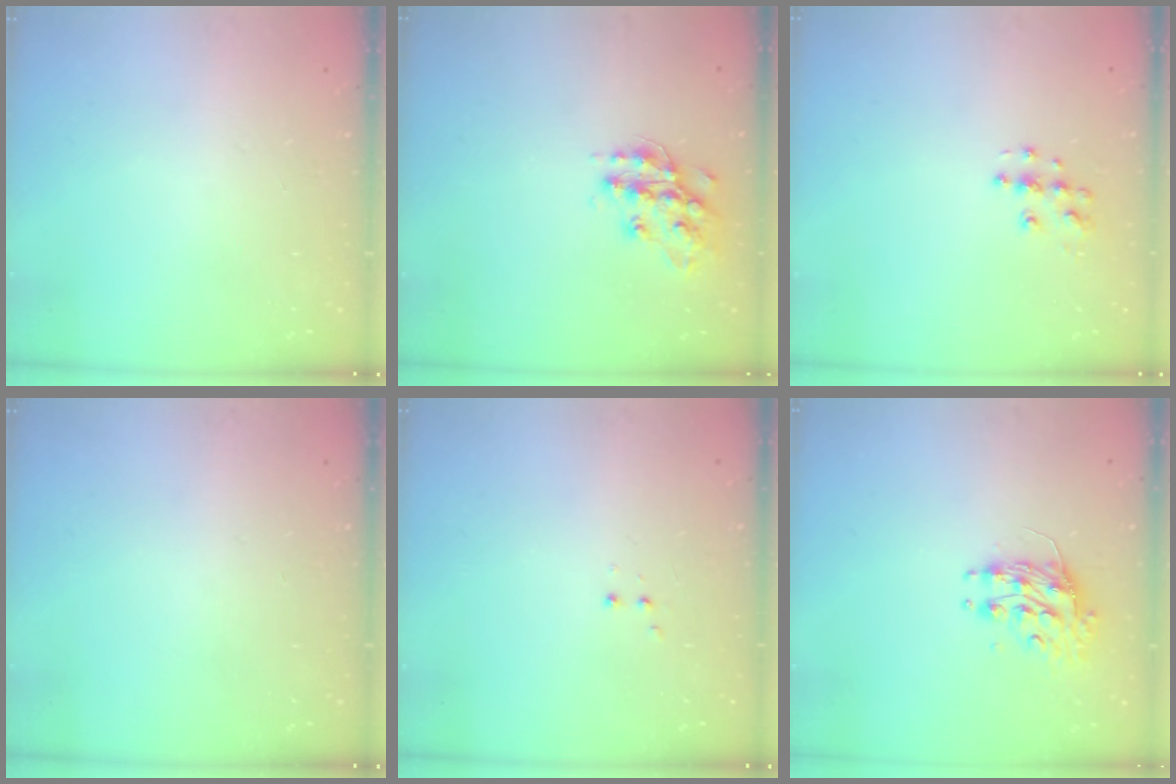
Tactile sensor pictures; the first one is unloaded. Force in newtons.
{"total": 14.4, "press": 14.4, "slide": 0.7}
{"total": 6.7, "press": 6.7, "slide": 0.3}
{"total": 0.0}
{"total": 2.8, "press": 2.8, "slide": 0.6}
{"total": 10.4, "press": 10.3, "slide": 0.8}